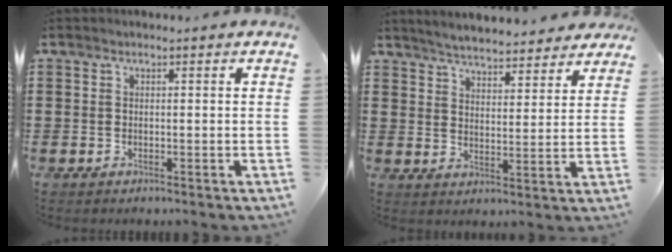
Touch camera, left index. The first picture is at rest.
{"total": 4.4, "force": [4.4, 0.0, 0.6], "torque": [-0.032, -0.025, 0.075]}